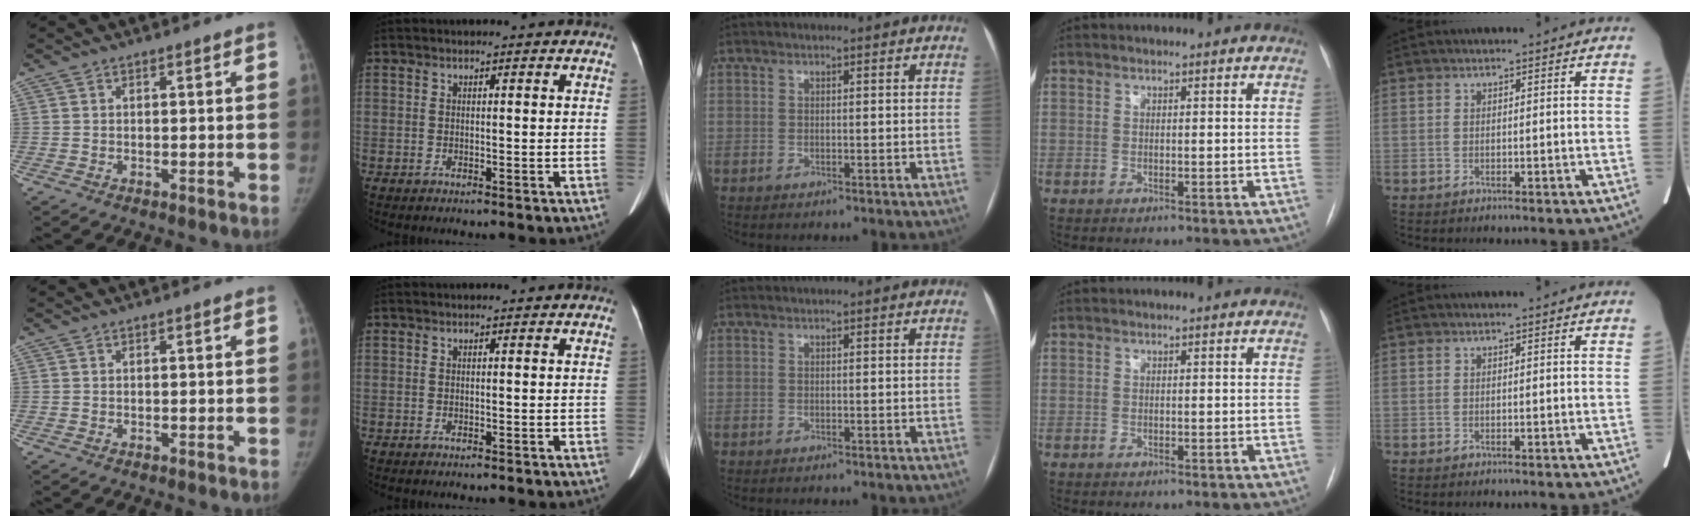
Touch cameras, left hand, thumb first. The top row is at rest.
{}